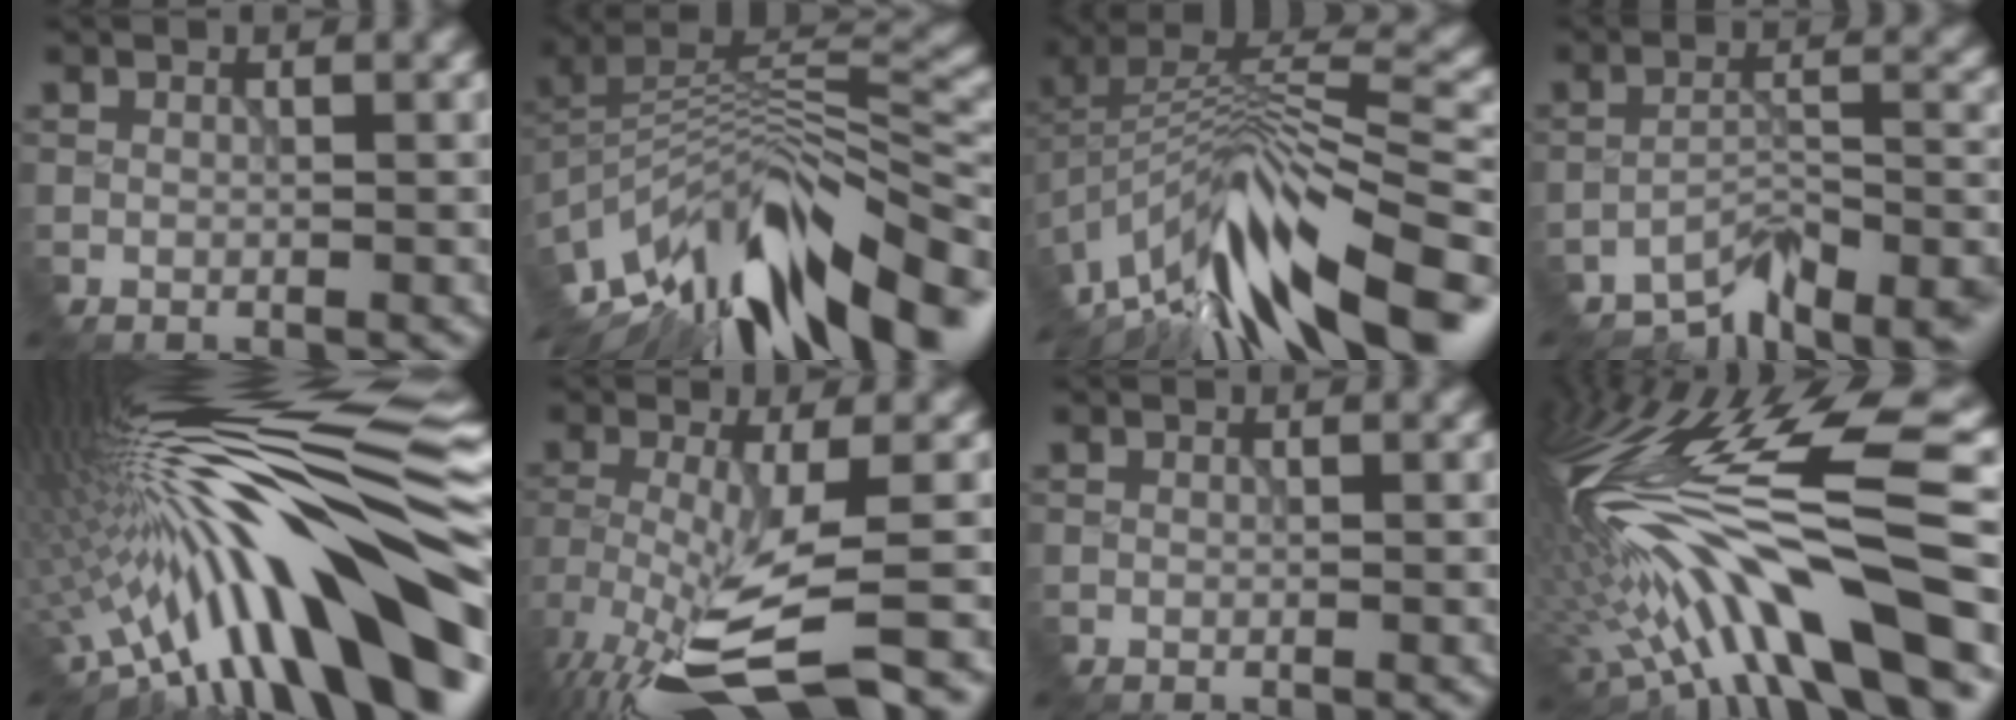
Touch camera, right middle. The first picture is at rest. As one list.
[{"total": 14.3, "force": [-8.0, 5.9, 10.3], "torque": [-0.196, 0.017, -0.138]}, {"total": 13.6, "force": [-8.4, 4.5, 9.6], "torque": [-0.194, 0.025, -0.145]}, {"total": 6.9, "force": [-6.1, 2.0, 2.6], "torque": [-0.038, 0.002, -0.104]}, {"total": 18.4, "force": [-2.1, 4.3, 17.7], "torque": [-0.235, 0.040, -0.053]}, {"total": 9.3, "force": [-5.7, 1.9, 7.1], "torque": [-0.160, -0.014, -0.100]}, {"total": 0.0}, {"total": 14.1, "force": [-2.9, 3.4, 13.4], "torque": [-0.256, 0.025, -0.041]}]